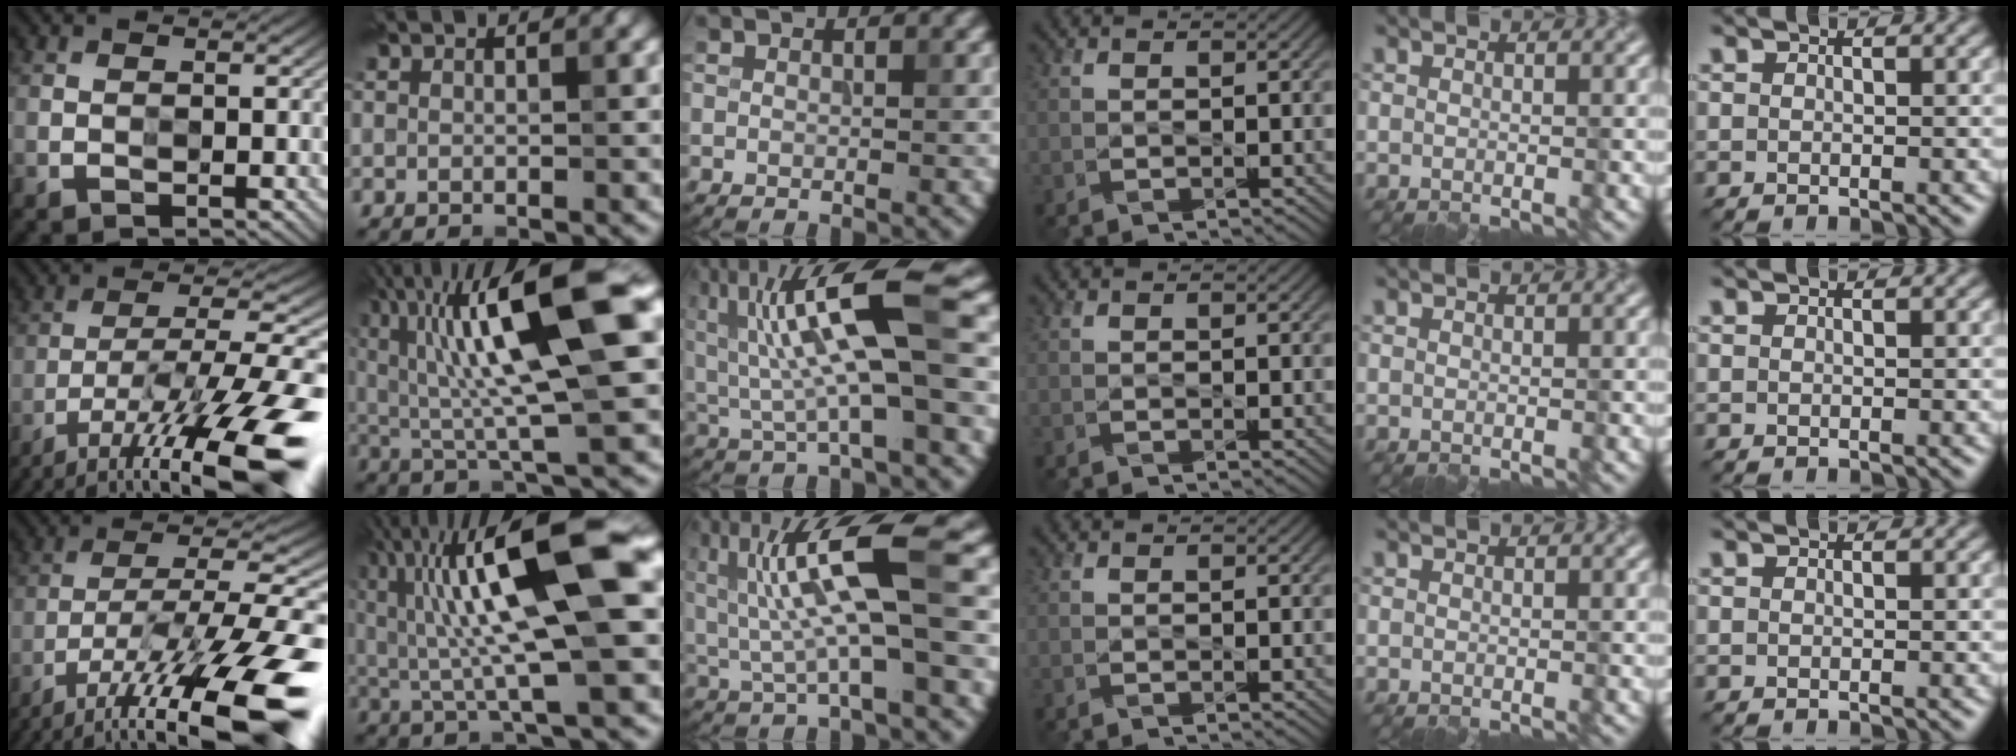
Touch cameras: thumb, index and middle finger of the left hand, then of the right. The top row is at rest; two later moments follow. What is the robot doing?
{"motion": "wipe", "object": "glass cup"}